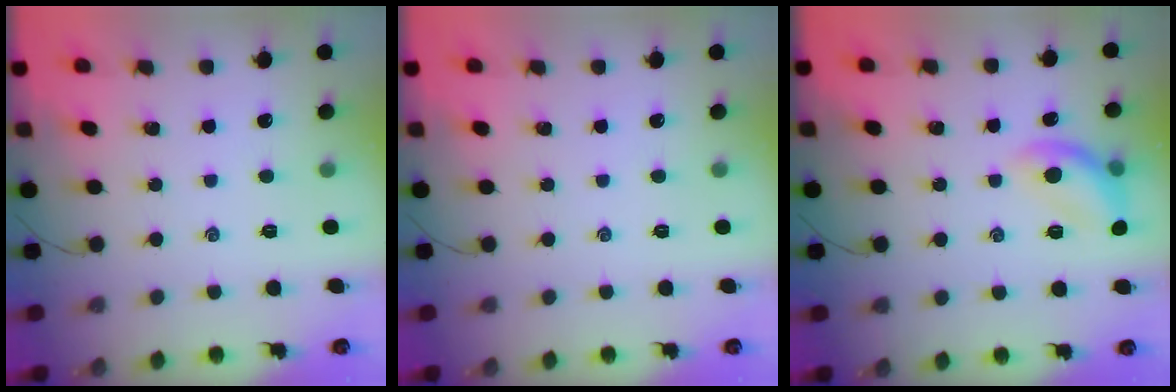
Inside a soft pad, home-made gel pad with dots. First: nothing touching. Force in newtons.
{"total": 0.0}
{"total": 12.5, "press": 12.4, "slide": 1.6}